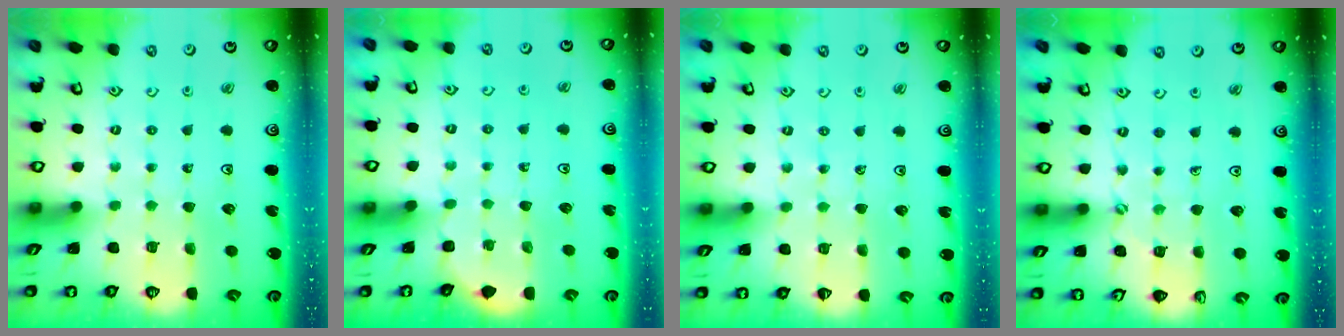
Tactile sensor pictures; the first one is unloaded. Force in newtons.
{"total": 2.2, "press": 2.2, "slide": 0.3}
{"total": 2.7, "press": 2.7, "slide": 0.2}
{"total": 2.7, "press": 2.7, "slide": 0.4}